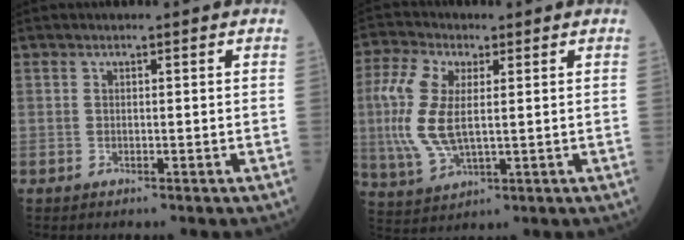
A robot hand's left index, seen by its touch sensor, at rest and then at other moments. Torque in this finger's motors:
{"motor_torque": [1.68, -0.45, 0.64, 0.21]}